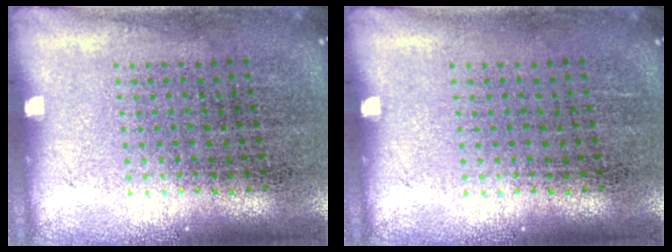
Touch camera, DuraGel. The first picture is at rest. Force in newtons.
{"total": 0.0}